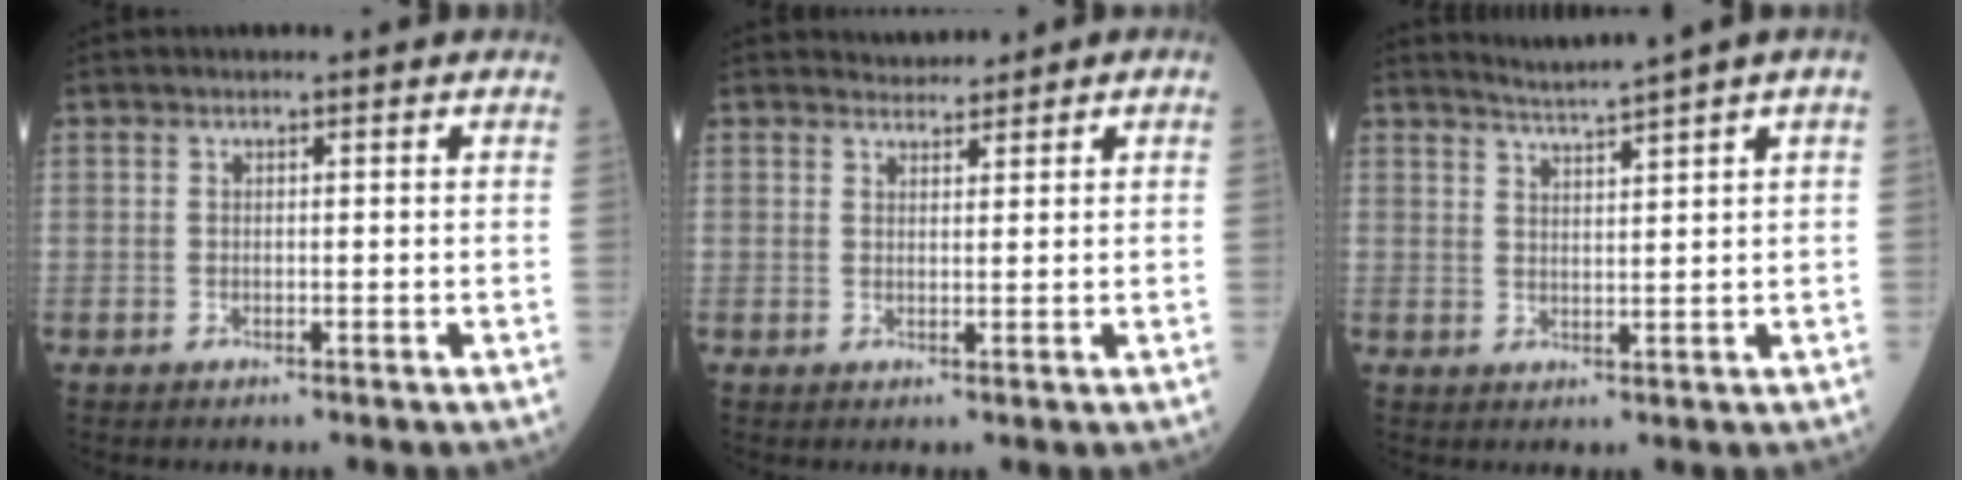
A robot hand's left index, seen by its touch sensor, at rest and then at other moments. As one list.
[{"total": 1.8, "force": [1.7, 0.6, -0.1], "torque": [0.001, 0.007, 0.028]}, {"total": 3.6, "force": [3.0, -1.6, 1.1], "torque": [-0.023, -0.007, 0.061]}]